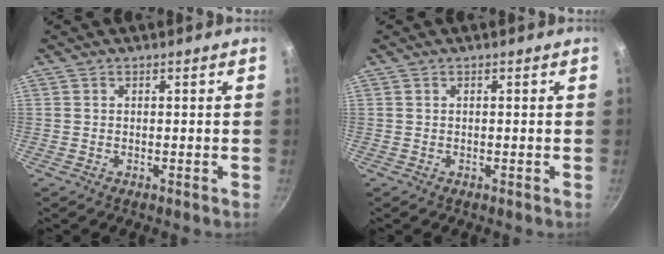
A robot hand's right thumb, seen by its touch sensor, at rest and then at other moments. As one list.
[{"total": 0.0}]